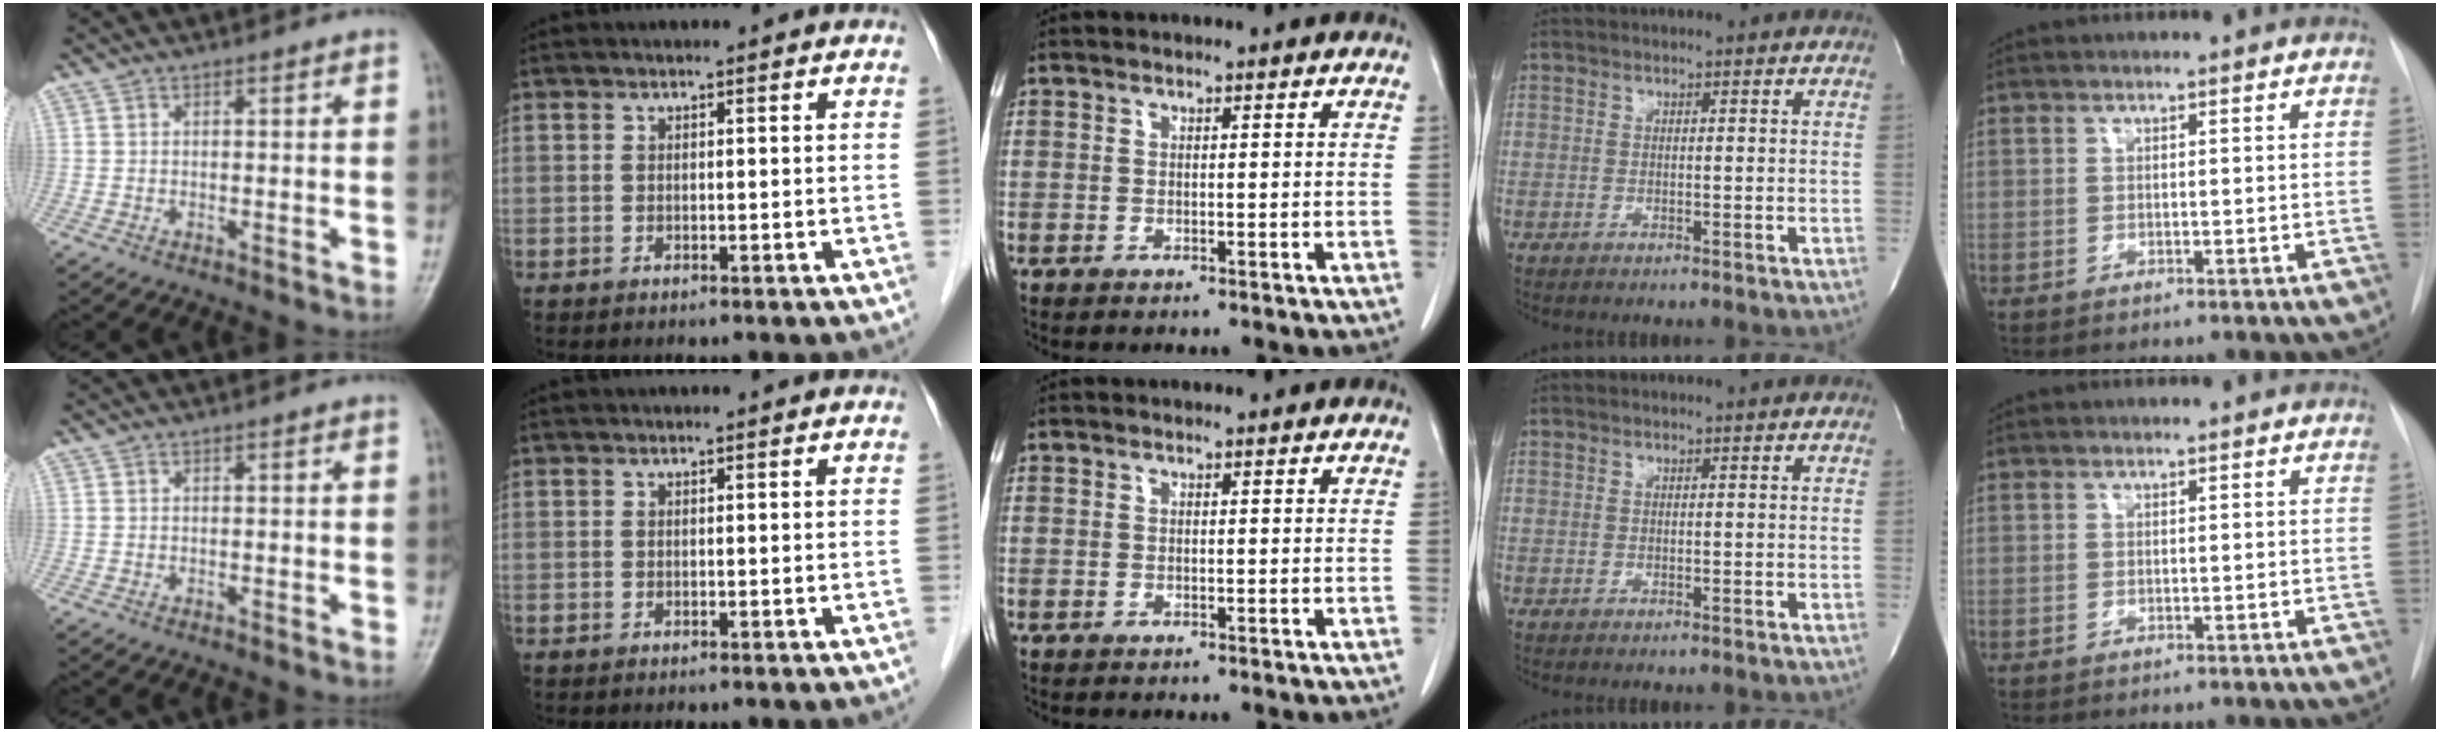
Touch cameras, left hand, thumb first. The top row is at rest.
{}